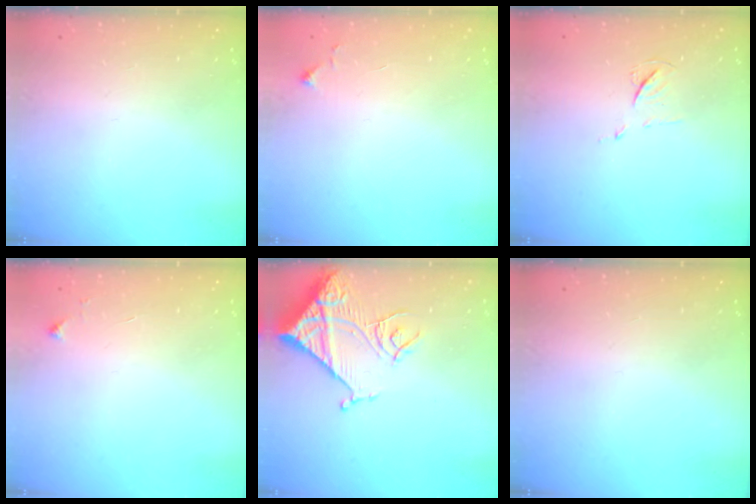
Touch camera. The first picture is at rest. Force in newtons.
{"total": 3.2, "press": 3.2, "slide": 0.6}
{"total": 5.6, "press": 5.6, "slide": 0.8}
{"total": 3.9, "press": 3.8, "slide": 0.6}
{"total": 14.9, "press": 14.8, "slide": 1.6}
{"total": 0.0}